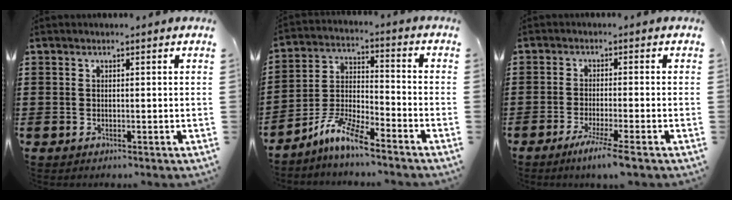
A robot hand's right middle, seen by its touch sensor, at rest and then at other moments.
{"total": 7.6, "force": [-6.4, 0.9, 3.9], "torque": [-0.089, -0.002, -0.125]}
{"total": 4.2, "force": [-3.0, -0.7, 2.9], "torque": [-0.051, -0.016, -0.053]}